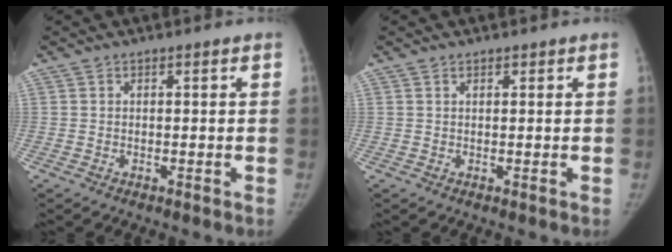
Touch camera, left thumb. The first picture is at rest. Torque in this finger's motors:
{"motor_torque": [0.09, 0.22, -0.49, 0.31, -0.02]}